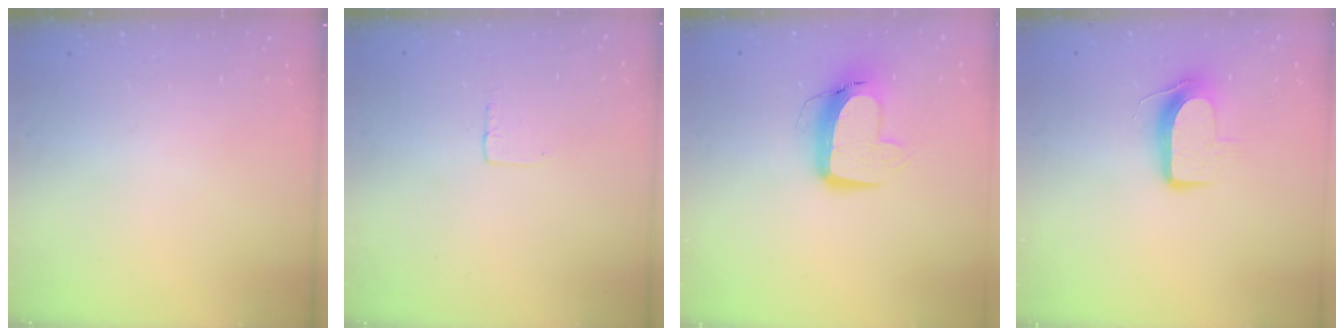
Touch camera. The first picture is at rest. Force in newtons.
{"total": 2.7, "press": 2.7, "slide": 0.1}
{"total": 11.6, "press": 11.5, "slide": 1.3}
{"total": 8.7, "press": 8.6, "slide": 0.7}